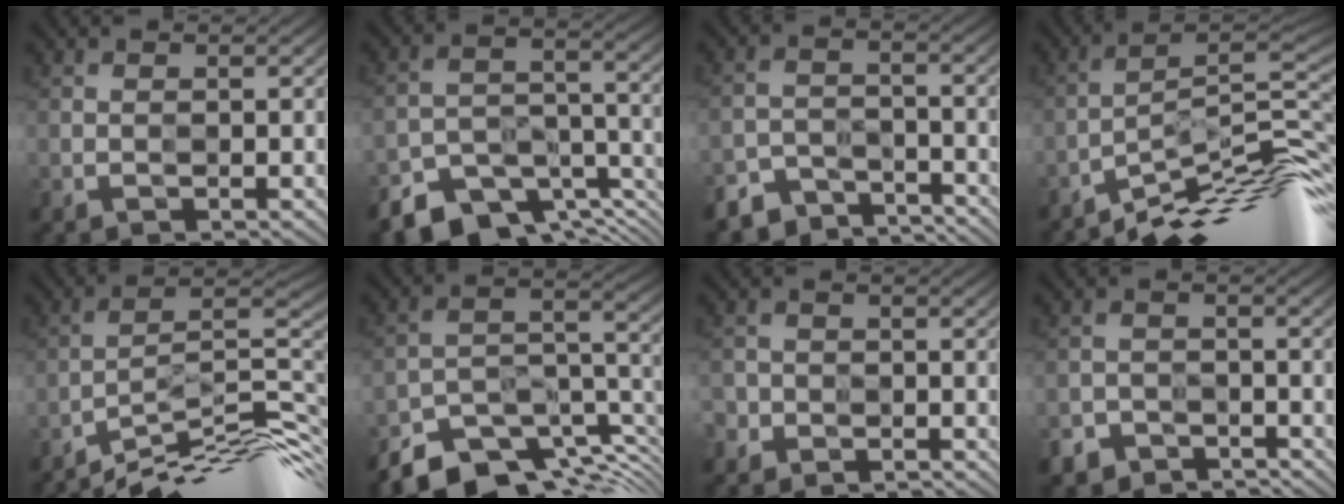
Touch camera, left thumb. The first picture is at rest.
{"total": 9.2, "force": [-7.8, 4.0, 2.7], "torque": [-0.044, -0.009, -0.141]}
{"total": 4.9, "force": [-4.7, 1.4, -0.3], "torque": [0.010, -0.005, -0.095]}
{"total": 10.3, "force": [-7.5, 1.3, 6.9], "torque": [-0.098, 0.016, -0.133]}
{"total": 12.3, "force": [-9.6, 1.6, 7.5], "torque": [-0.117, 0.012, -0.169]}
{"total": 10.7, "force": [-9.1, 3.8, 4.0], "torque": [-0.071, -0.007, -0.160]}
{"total": 2.3, "force": [-1.7, 1.4, -0.7], "torque": [0.007, -0.003, -0.037]}
{"total": 2.9, "force": [-2.6, 0.8, -1.0], "torque": [0.022, 0.003, -0.056]}